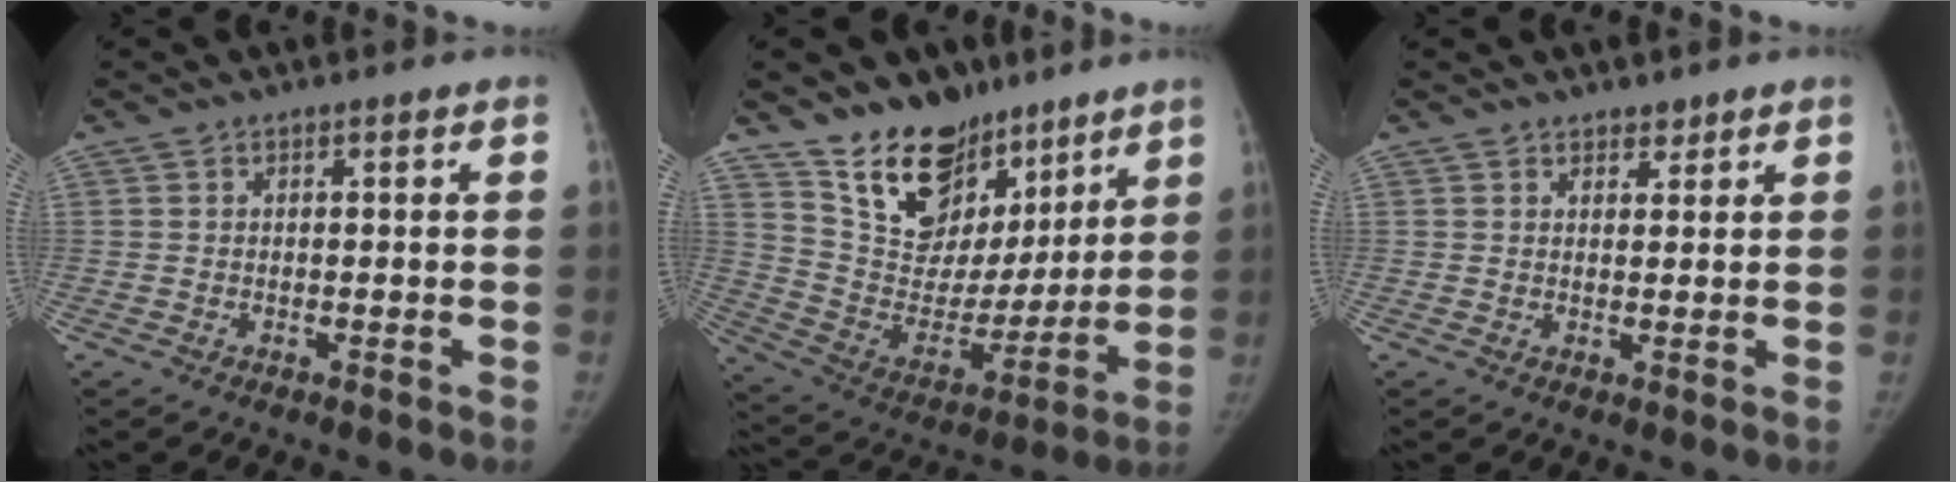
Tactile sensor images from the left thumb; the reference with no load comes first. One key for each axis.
{"total": 19.9, "fx": 14.3, "fy": 12.1, "fz": 6.8, "tx": -0.048, "ty": -0.089, "tz": 0.248}
{"total": 1.9, "fx": 1.6, "fy": 1.0, "fz": 0.4, "tx": 0.010, "ty": -0.011, "tz": 0.021}